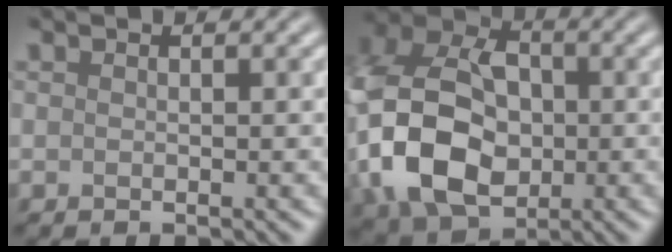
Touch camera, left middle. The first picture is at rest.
{"total": 13.1, "force": [-1.9, 9.5, 8.9], "torque": [-0.205, -0.001, -0.047]}